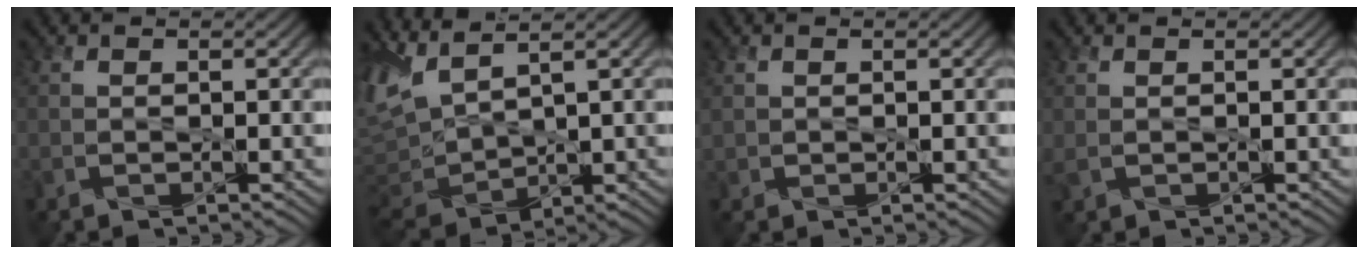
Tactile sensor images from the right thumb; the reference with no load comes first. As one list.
[{"total": 8.7, "force": [4.4, 3.7, 6.5], "torque": [-0.196, 0.002, 0.089]}, {"total": 0.9, "force": [0.5, 0.8, 0.0], "torque": [-0.004, 0.000, 0.011]}, {"total": 0.9, "force": [0.2, 0.5, 0.6], "torque": [-0.022, -0.001, 0.007]}]